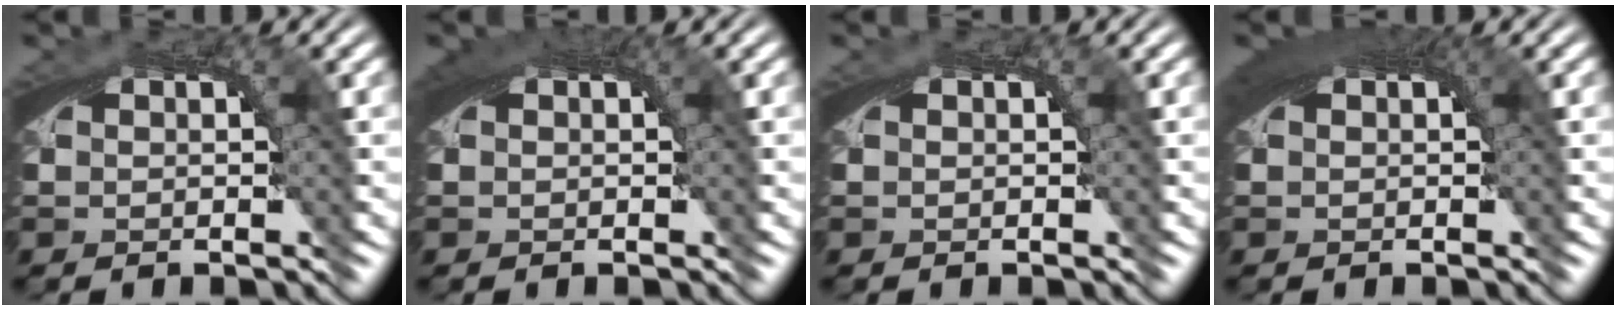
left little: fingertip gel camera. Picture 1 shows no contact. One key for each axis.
{"total": 1.8, "fx": 0.8, "fy": 0.2, "fz": 1.6, "tx": -0.019, "ty": 0.005, "tz": 0.012}
{"total": 0.0}
{"total": 2.7, "fx": 1.1, "fy": 0.6, "fz": 2.3, "tx": -0.026, "ty": 0.010, "tz": 0.015}